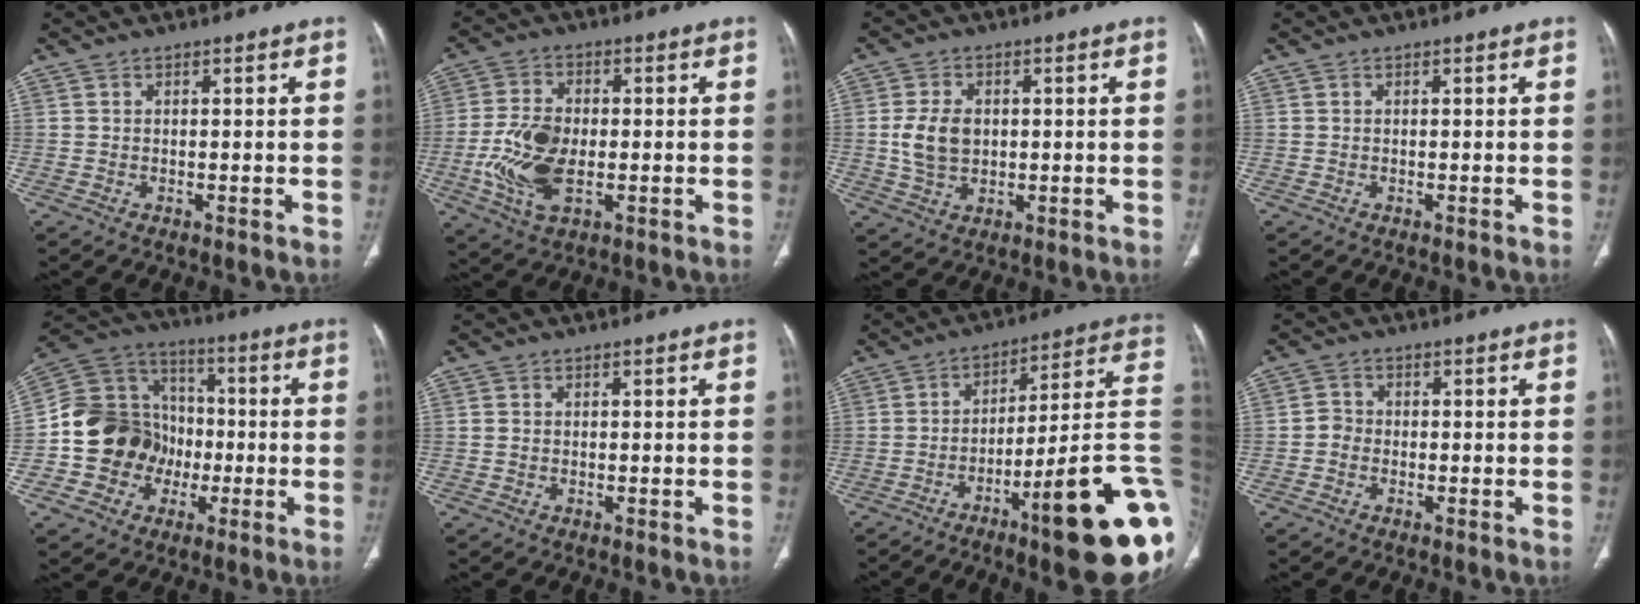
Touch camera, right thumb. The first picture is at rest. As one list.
[{"total": 11.5, "force": [-2.0, 6.6, 9.2], "torque": [-0.190, 0.002, -0.034]}, {"total": 7.2, "force": [0.3, 5.2, 5.0], "torque": [-0.087, 0.000, 0.013]}, {"total": 0.0}, {"total": 16.7, "force": [-3.5, 14.7, 7.2], "torque": [-0.095, 0.048, -0.060]}, {"total": 0.7, "force": [-0.1, 0.7, 0.2], "torque": [-0.001, 0.003, 0.000]}, {"total": 24.4, "force": [-8.6, 3.9, 22.5], "torque": [-0.224, 0.050, -0.121]}, {"total": 2.5, "force": [-0.9, 2.2, 0.8], "torque": [-0.003, 0.009, -0.024]}]